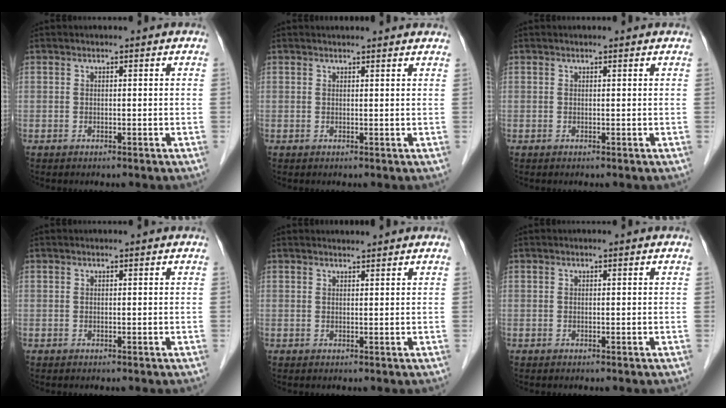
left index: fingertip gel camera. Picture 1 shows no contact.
{"total": 5.2, "force": [5.0, 0.7, 1.4], "torque": [-0.017, 0.025, 0.051]}
{"total": 1.6, "force": [1.6, 0.2, 0.4], "torque": [-0.010, 0.014, 0.019]}
{"total": 0.0}
{"total": 1.1, "force": [1.1, 0.0, -0.1], "torque": [-0.009, 0.006, 0.023]}
{"total": 0.0}